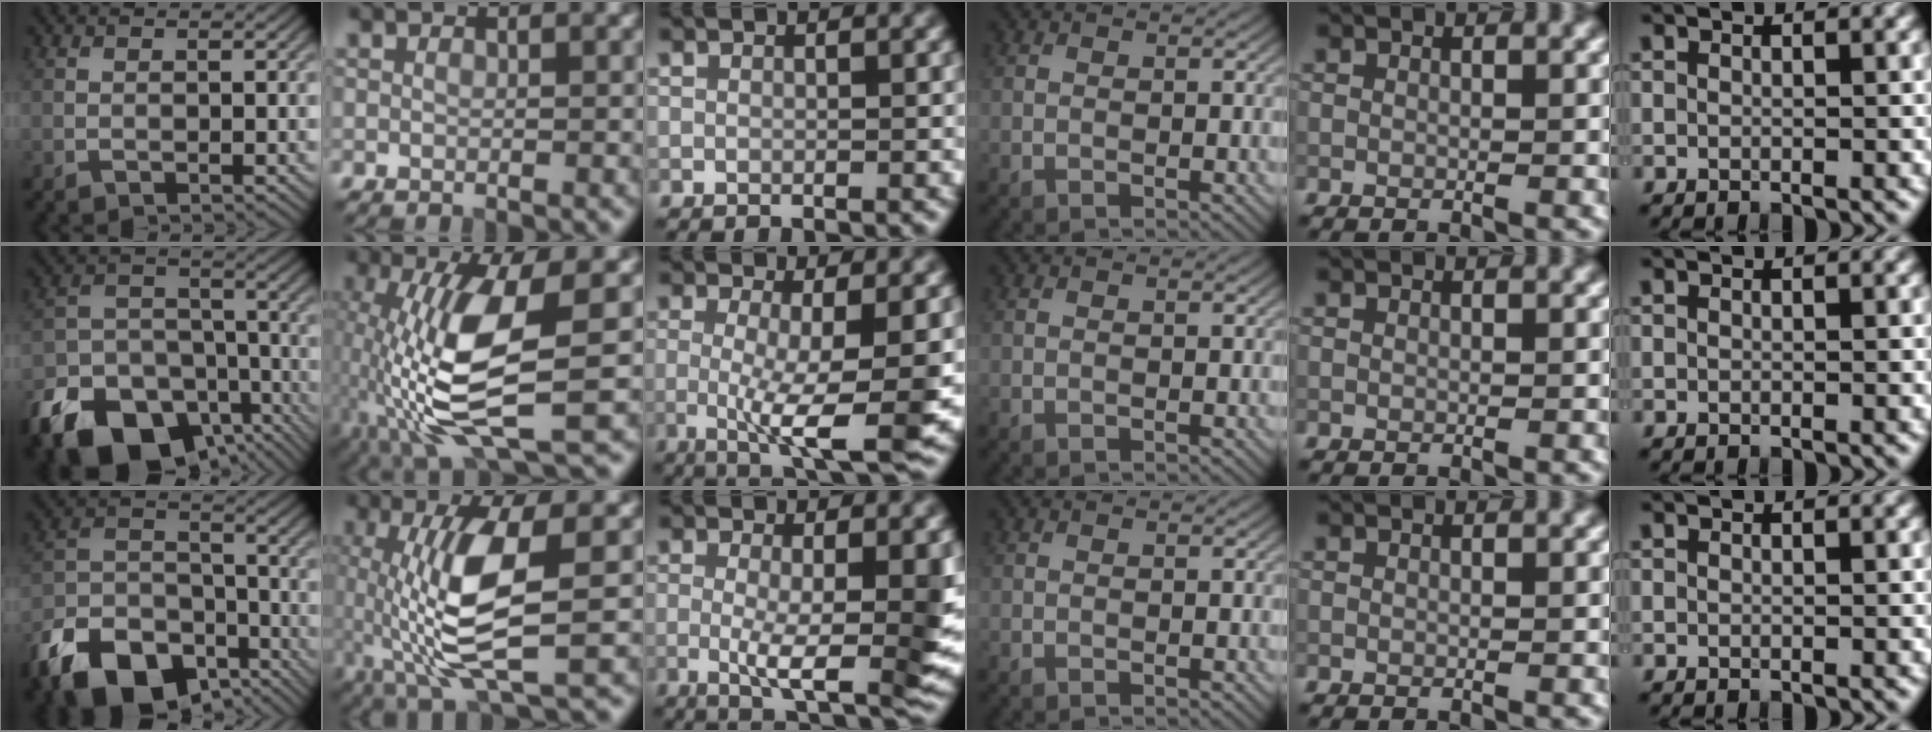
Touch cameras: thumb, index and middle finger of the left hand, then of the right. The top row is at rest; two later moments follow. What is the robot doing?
{"motion": "lift_and_place", "object": "calculator"}